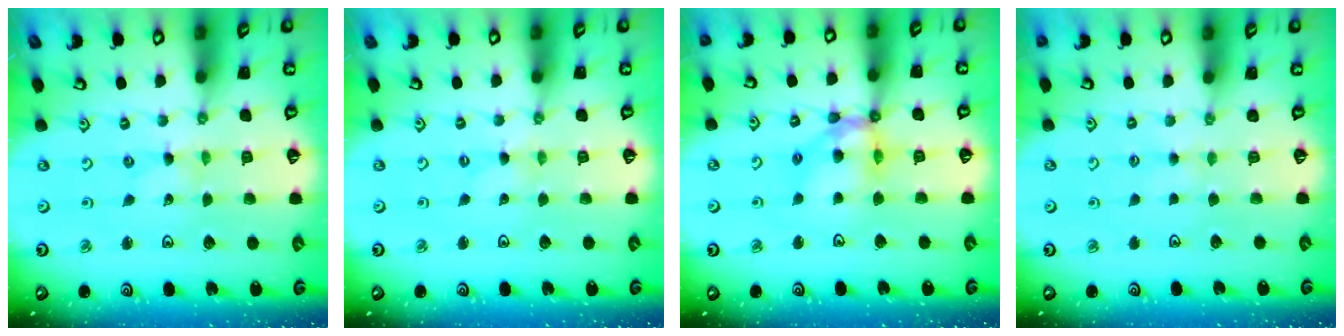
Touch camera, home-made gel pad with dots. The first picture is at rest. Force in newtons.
{"total": 0.0}
{"total": 11.5, "press": 11.5, "slide": 1.1}
{"total": 2.3, "press": 2.3, "slide": 0.3}